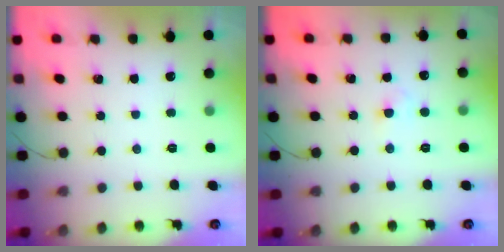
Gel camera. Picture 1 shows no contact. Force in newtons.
{"total": 2.4, "press": 2.3, "slide": 0.9}